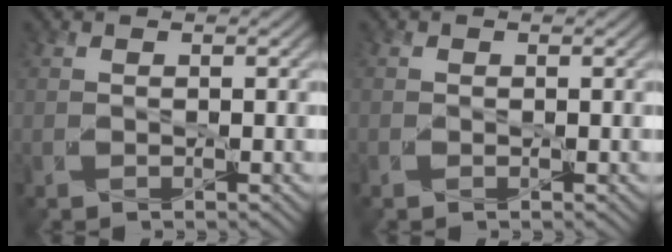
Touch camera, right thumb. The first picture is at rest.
{"total": 0.0}